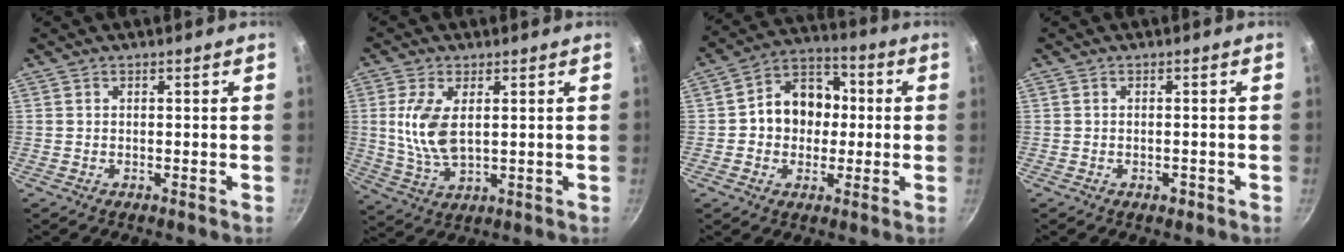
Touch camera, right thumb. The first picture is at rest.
{"total": 9.3, "force": [1.5, 4.6, 7.9], "torque": [-0.161, -0.009, 0.035]}
{"total": 12.2, "force": [0.2, 9.9, 7.1], "torque": [-0.065, 0.025, -0.015]}
{"total": 1.4, "force": [-0.7, 0.8, 0.9], "torque": [-0.014, 0.004, -0.008]}